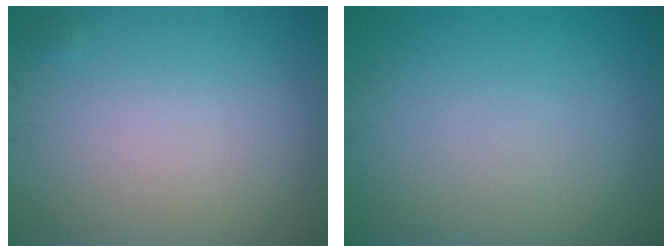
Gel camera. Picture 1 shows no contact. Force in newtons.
{"total": 0.0}